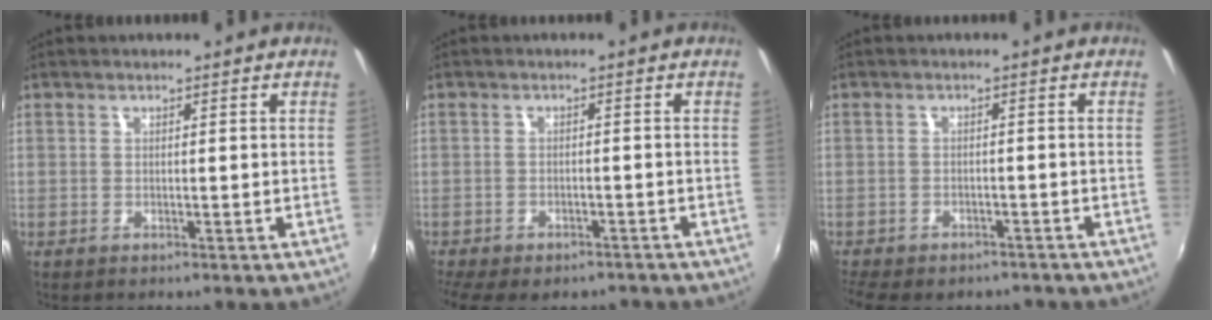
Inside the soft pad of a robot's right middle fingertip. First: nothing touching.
{"total": 11.1, "force": [-8.7, 4.5, 5.4], "torque": [-0.124, -0.038, -0.126]}
{"total": 10.7, "force": [-8.4, 4.7, 4.7], "torque": [-0.114, -0.029, -0.121]}